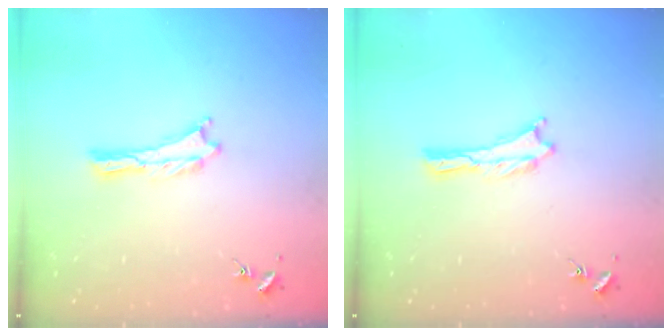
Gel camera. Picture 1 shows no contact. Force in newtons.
{"total": 0.0}